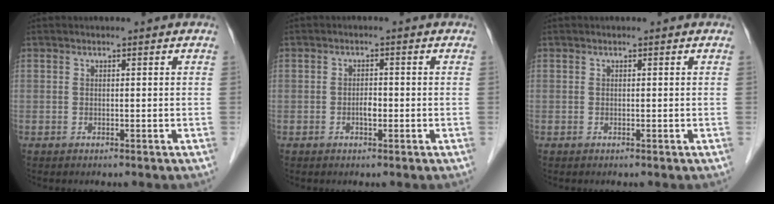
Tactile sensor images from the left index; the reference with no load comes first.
{"total": 1.6, "force": [-0.5, 0.6, 1.3], "torque": [-0.023, 0.003, -0.010]}
{"total": 0.0}